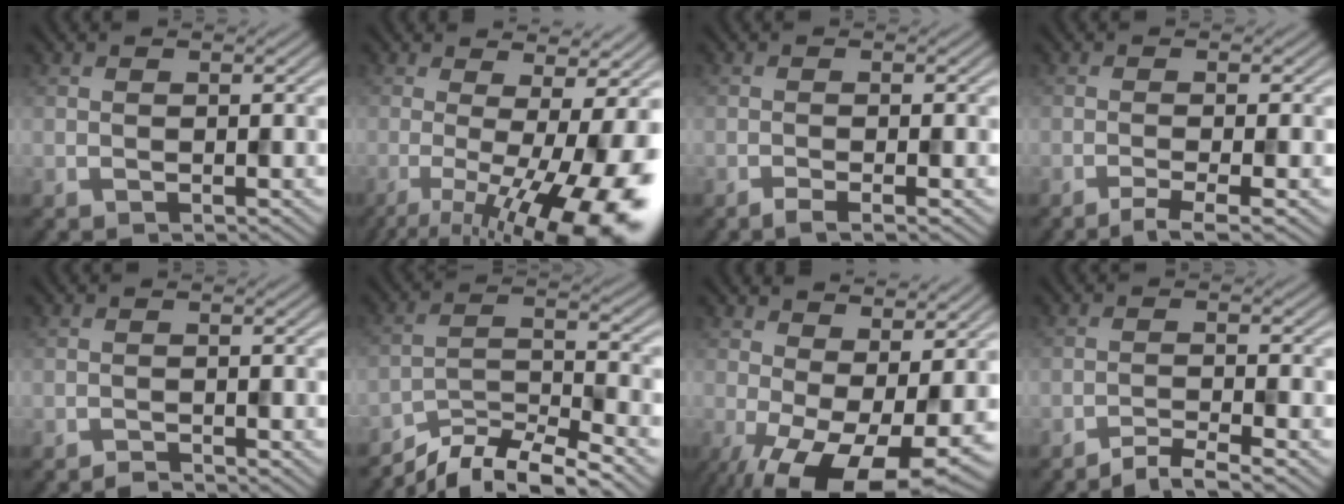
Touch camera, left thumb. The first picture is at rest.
{"total": 15.1, "force": [-4.0, 4.2, 13.9], "torque": [-0.183, -0.013, -0.047]}
{"total": 1.9, "force": [-1.0, 0.2, 1.6], "torque": [-0.022, 0.005, -0.025]}
{"total": 3.1, "force": [-1.8, 0.3, 2.5], "torque": [-0.029, 0.007, -0.043]}
{"total": 0.9, "force": [-0.9, 0.0, 0.2], "torque": [-0.002, 0.002, -0.022]}
{"total": 8.1, "force": [-7.0, 1.6, 3.8], "torque": [-0.072, 0.002, -0.137]}
{"total": 12.6, "force": [-3.0, 5.2, 11.1], "torque": [-0.190, -0.009, -0.037]}
{"total": 3.2, "force": [-2.6, 0.2, 1.8], "torque": [-0.025, 0.005, -0.057]}